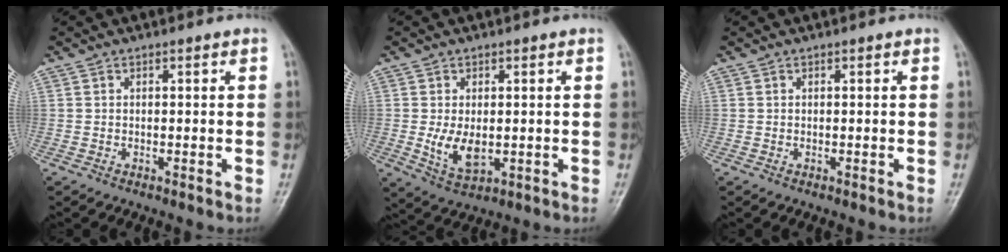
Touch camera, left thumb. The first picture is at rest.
{"total": 6.0, "force": [-0.4, 3.5, 4.8], "torque": [-0.085, -0.016, 0.003]}
{"total": 0.0}